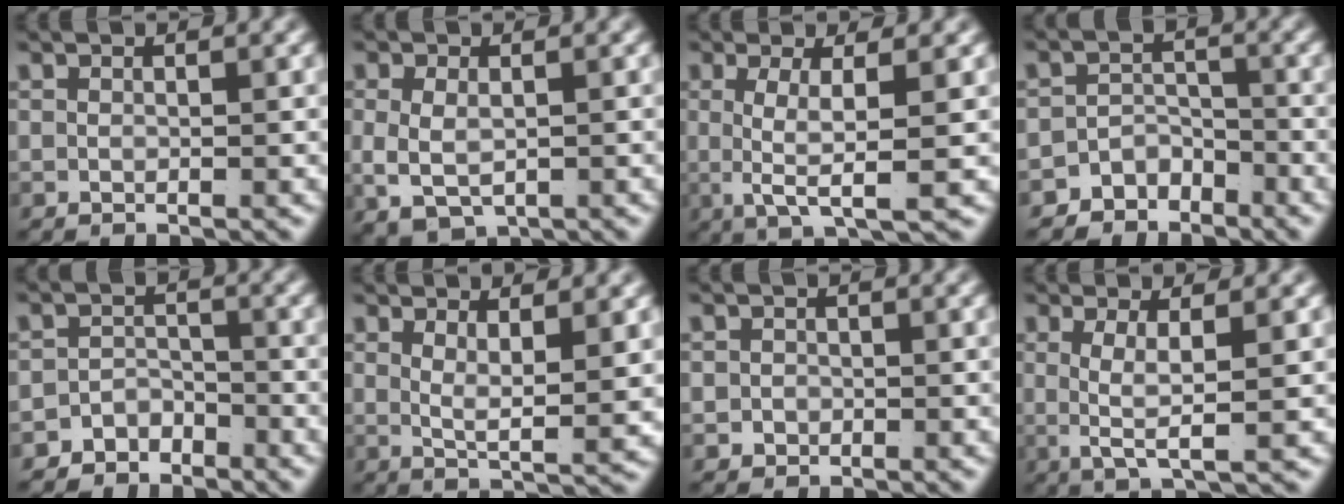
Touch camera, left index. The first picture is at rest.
{"total": 4.4, "force": [-0.5, 3.2, 3.0], "torque": [-0.070, -0.022, 0.010]}
{"total": 4.4, "force": [-0.2, 0.2, 4.4], "torque": [-0.081, -0.017, 0.009]}
{"total": 5.2, "force": [-3.9, 3.3, 1.1], "torque": [-0.011, -0.011, -0.071]}
{"total": 4.3, "force": [-3.4, 2.5, 0.6], "torque": [-0.004, -0.011, -0.061]}
{"total": 3.4, "force": [1.1, 0.2, 3.2], "torque": [-0.056, -0.018, 0.026]}
{"total": 1.6, "force": [-0.8, 1.4, 0.2], "torque": [-0.011, -0.016, -0.008]}
{"total": 3.7, "force": [0.3, 0.2, 3.7], "torque": [-0.069, -0.016, 0.016]}